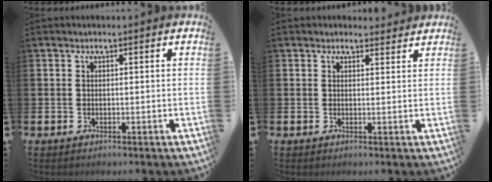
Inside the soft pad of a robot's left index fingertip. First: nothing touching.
{"total": 1.6, "force": [1.5, 0.6, 0.1], "torque": [0.009, -0.003, 0.025]}